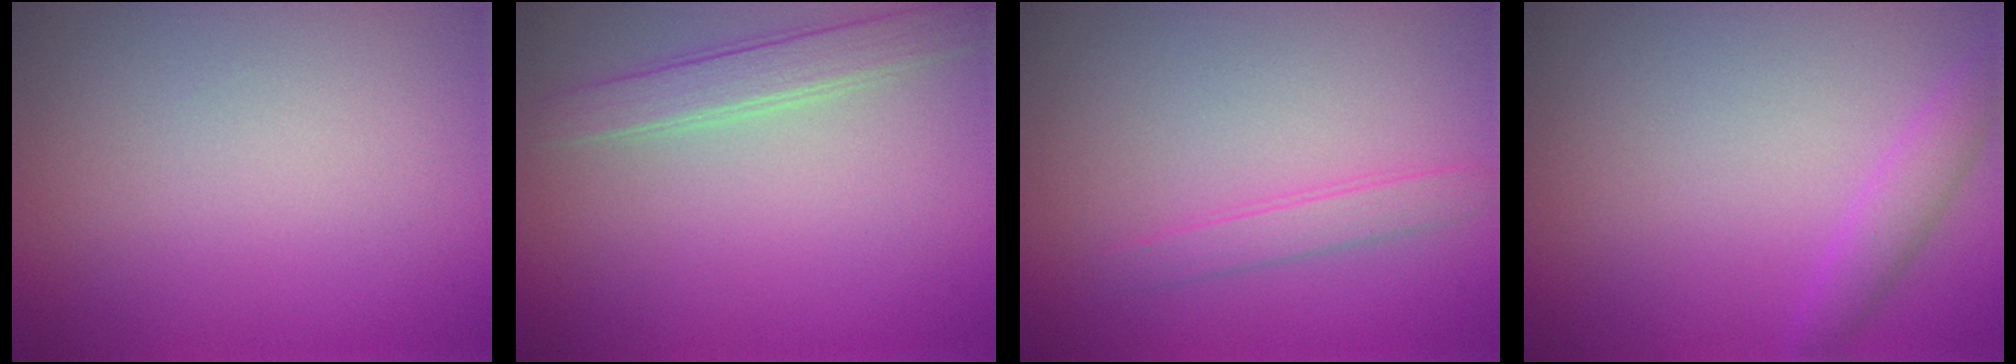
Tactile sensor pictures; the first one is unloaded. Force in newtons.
{"total": 2.6, "press": 2.6, "slide": 0.1}
{"total": 1.6, "press": 1.6, "slide": 0.1}
{"total": 1.9, "press": 1.9, "slide": 0.1}